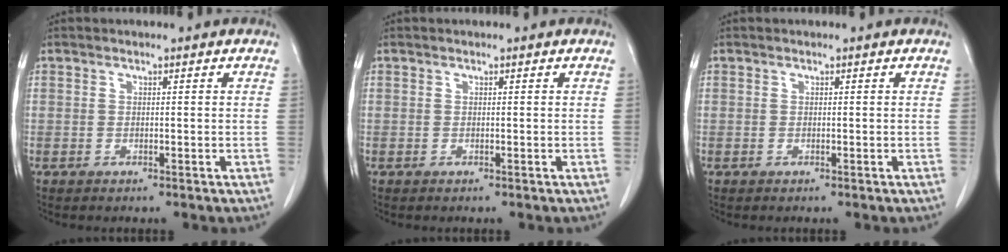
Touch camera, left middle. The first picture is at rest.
{"total": 0.0}
{"total": 0.0}